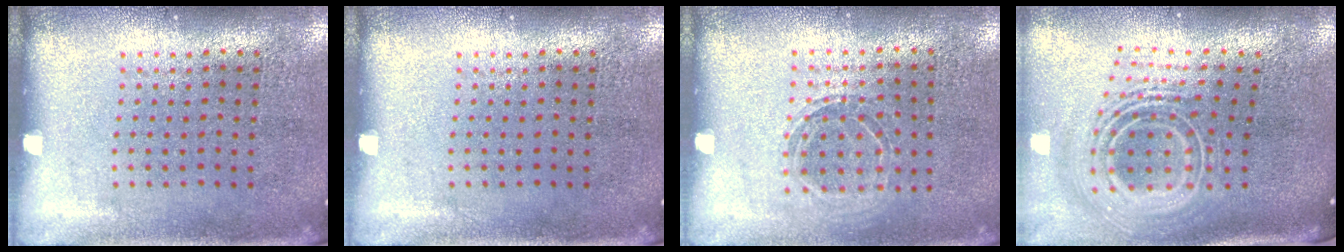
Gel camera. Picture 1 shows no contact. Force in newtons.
{"total": 0.0}
{"total": 1.1, "press": 1.0, "slide": 0.3}
{"total": 2.8, "press": 1.9, "slide": 2.0}